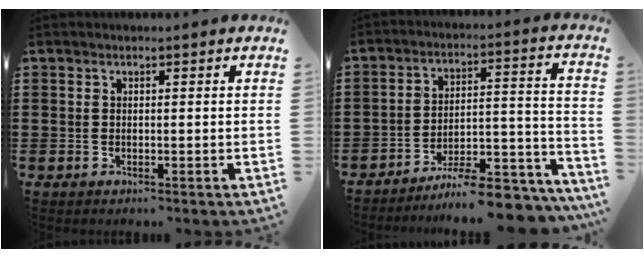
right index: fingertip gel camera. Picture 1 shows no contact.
{"total": 8.3, "force": [-7.7, 0.8, 3.1], "torque": [-0.036, 0.023, -0.144]}